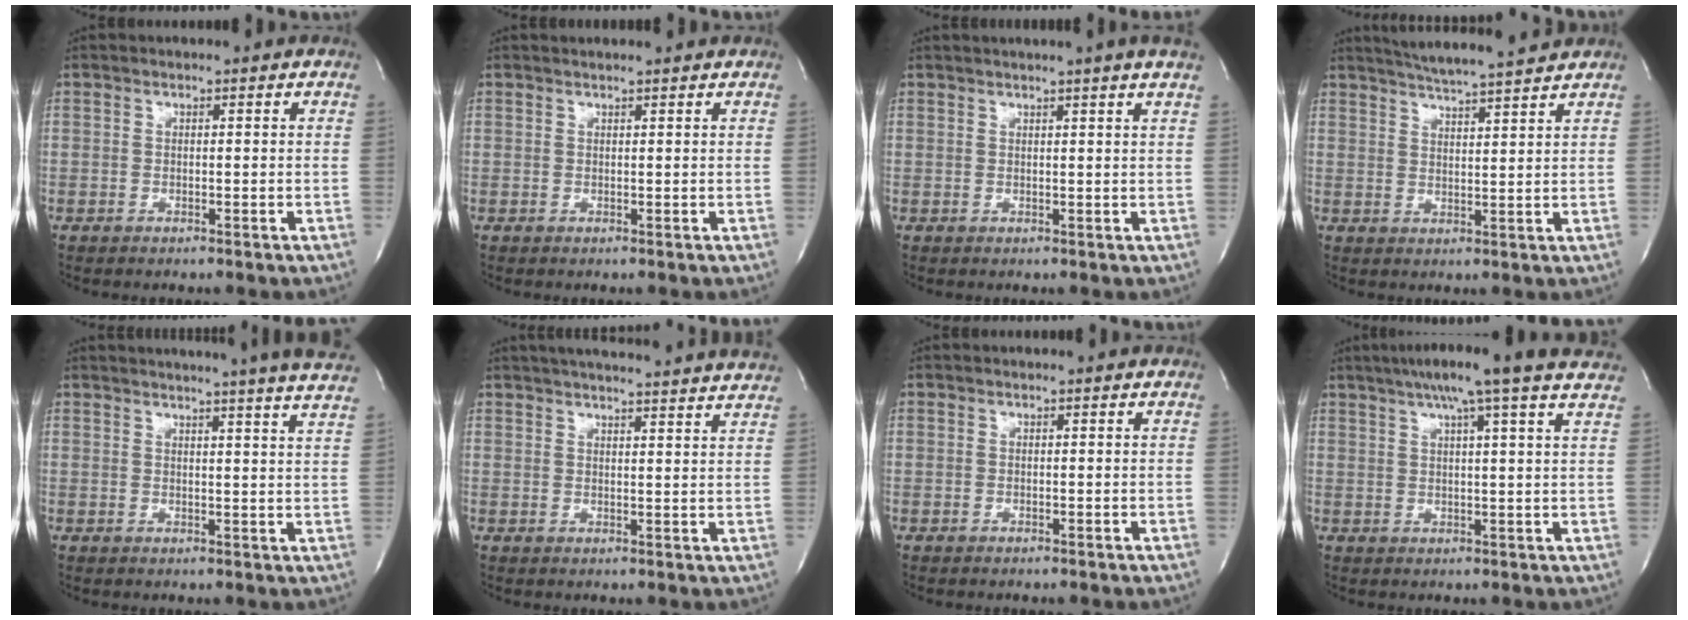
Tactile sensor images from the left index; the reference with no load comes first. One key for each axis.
{"total": 3.0, "fx": 2.8, "fy": -0.1, "fz": 1.0, "tx": -0.016, "ty": 0.010, "tz": 0.033}
{"total": 4.5, "fx": 3.6, "fy": -1.3, "fz": 2.3, "tx": -0.034, "ty": 0.005, "tz": 0.040}
{"total": 10.2, "fx": 9.3, "fy": -0.4, "fz": 4.0, "tx": -0.072, "ty": 0.007, "tz": 0.136}
{"total": 18.1, "fx": 16.5, "fy": -1.2, "fz": 7.6, "tx": -0.116, "ty": -0.040, "tz": 0.189}
{"total": 20.5, "fx": 19.1, "fy": 0.5, "fz": 7.6, "tx": -0.119, "ty": 0.001, "tz": 0.239}
{"total": 0.0}
{"total": 15.3, "fx": 12.2, "fy": -0.8, "fz": 9.2, "tx": -0.151, "ty": 0.022, "tz": 0.148}